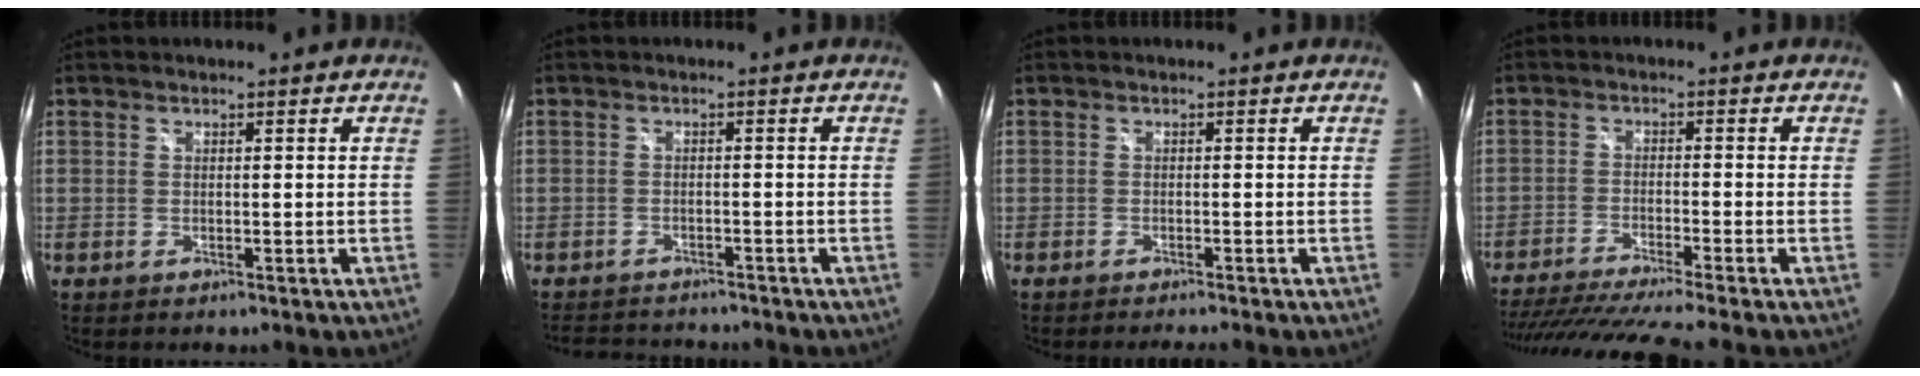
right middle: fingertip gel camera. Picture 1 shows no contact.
{"total": 7.1, "force": [-6.5, 2.2, 1.9], "torque": [-0.049, 0.003, -0.096]}
{"total": 2.6, "force": [-2.4, 0.0, 1.0], "torque": [-0.022, -0.014, -0.040]}
{"total": 14.6, "force": [-12.4, -0.6, 7.7], "torque": [-0.156, -0.036, -0.199]}